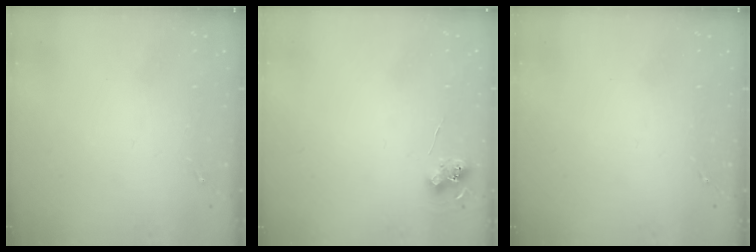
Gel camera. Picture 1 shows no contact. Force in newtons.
{"total": 6.2, "press": 6.2, "slide": 0.5}
{"total": 0.0}